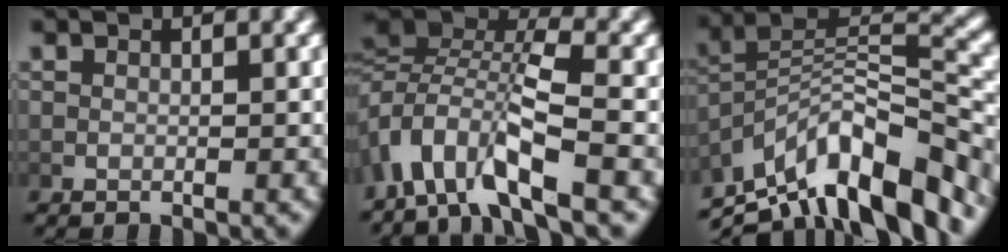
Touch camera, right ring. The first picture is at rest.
{"total": 7.3, "force": [0.8, 4.3, 5.8], "torque": [-0.119, 0.001, 0.006]}
{"total": 12.5, "force": [-2.8, 7.5, 9.6], "torque": [-0.153, -0.016, -0.036]}